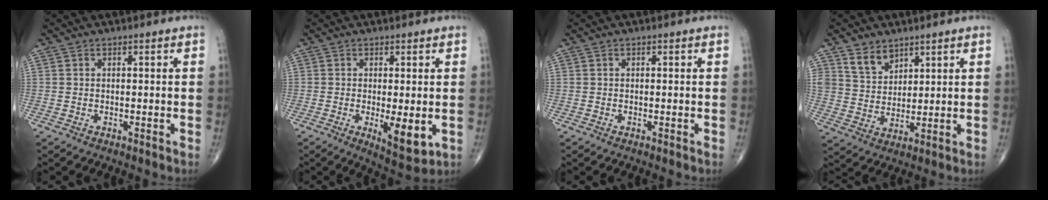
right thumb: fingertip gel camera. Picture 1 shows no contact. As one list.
[{"total": 7.0, "force": [-1.3, 2.3, 6.5], "torque": [-0.097, -0.021, -0.014]}, {"total": 0.0}, {"total": 6.0, "force": [4.2, 3.8, 2.0], "torque": [-0.013, -0.035, 0.087]}]